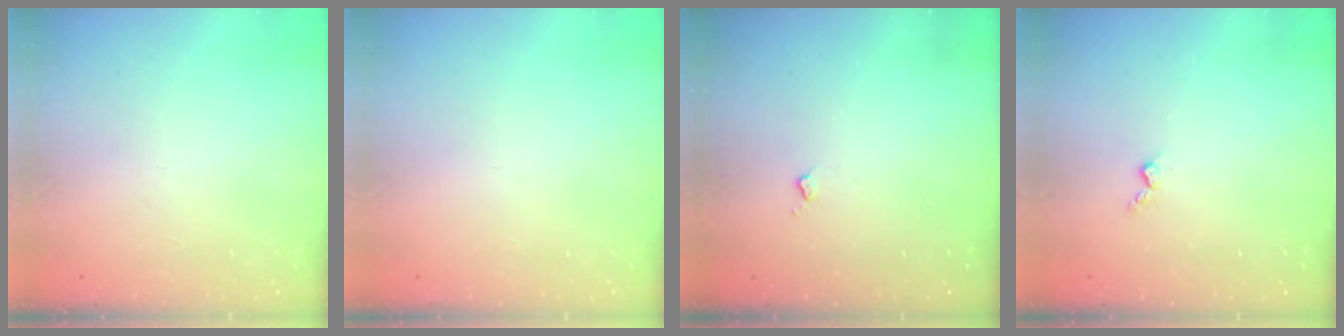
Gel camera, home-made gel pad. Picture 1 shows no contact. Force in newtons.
{"total": 0.0}
{"total": 3.6, "press": 3.5, "slide": 0.5}
{"total": 2.9, "press": 2.9, "slide": 0.5}